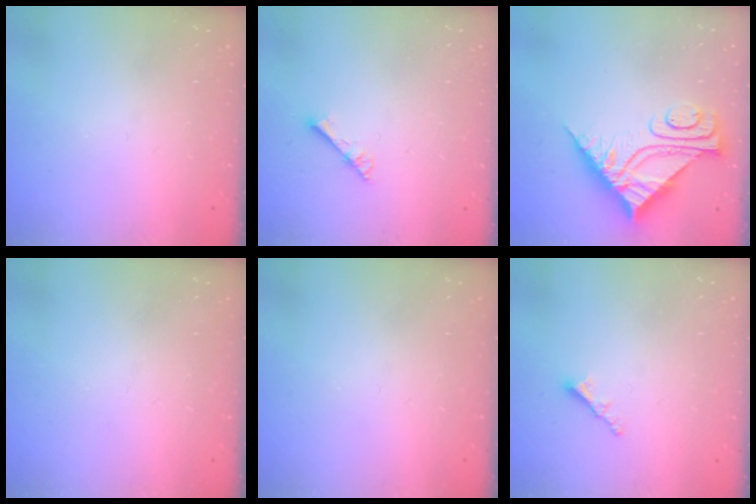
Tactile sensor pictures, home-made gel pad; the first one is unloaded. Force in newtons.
{"total": 2.9, "press": 2.9, "slide": 0.3}
{"total": 11.3, "press": 11.2, "slide": 1.2}
{"total": 0.0}
{"total": 0.0}
{"total": 2.5, "press": 2.5, "slide": 0.3}